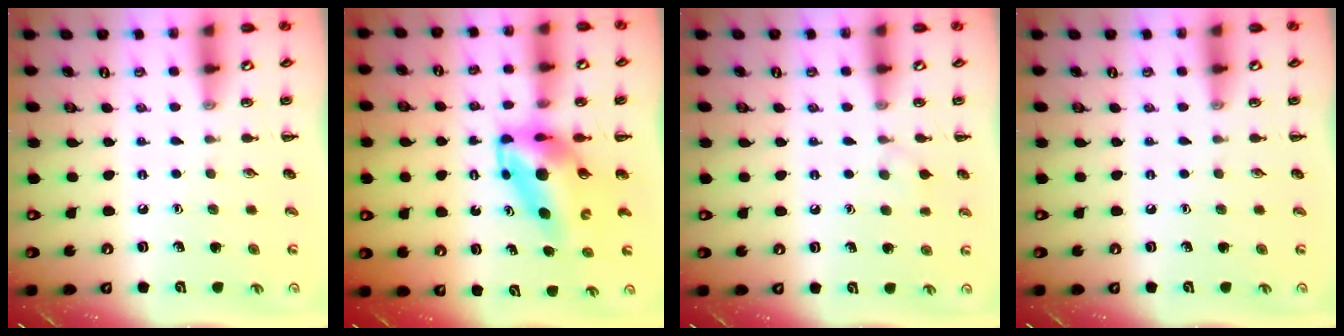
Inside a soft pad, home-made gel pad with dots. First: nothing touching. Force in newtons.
{"total": 7.6, "press": 7.3, "slide": 2.0}
{"total": 5.0, "press": 4.8, "slide": 1.5}
{"total": 0.0}